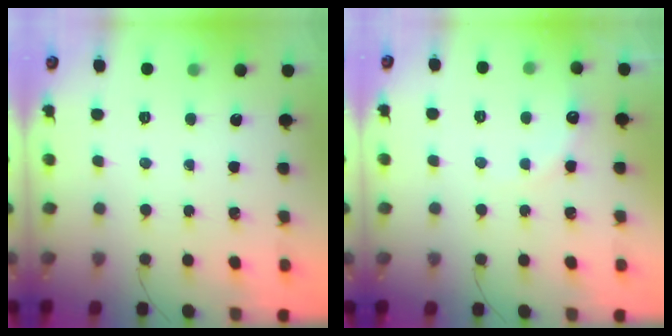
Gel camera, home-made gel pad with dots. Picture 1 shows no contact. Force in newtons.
{"total": 7.9, "press": 7.8, "slide": 1.4}